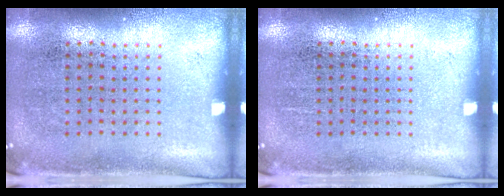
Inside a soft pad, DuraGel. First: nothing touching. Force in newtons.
{"total": 0.0}